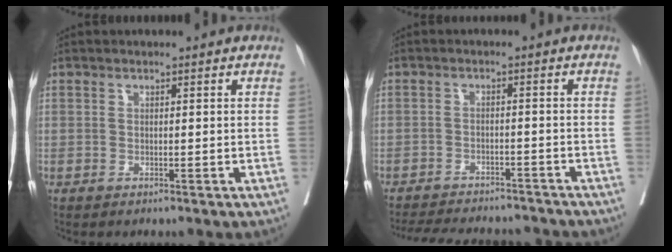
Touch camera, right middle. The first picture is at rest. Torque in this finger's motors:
{"motor_torque": [1.03, -1.11, 0.11, 0.03]}